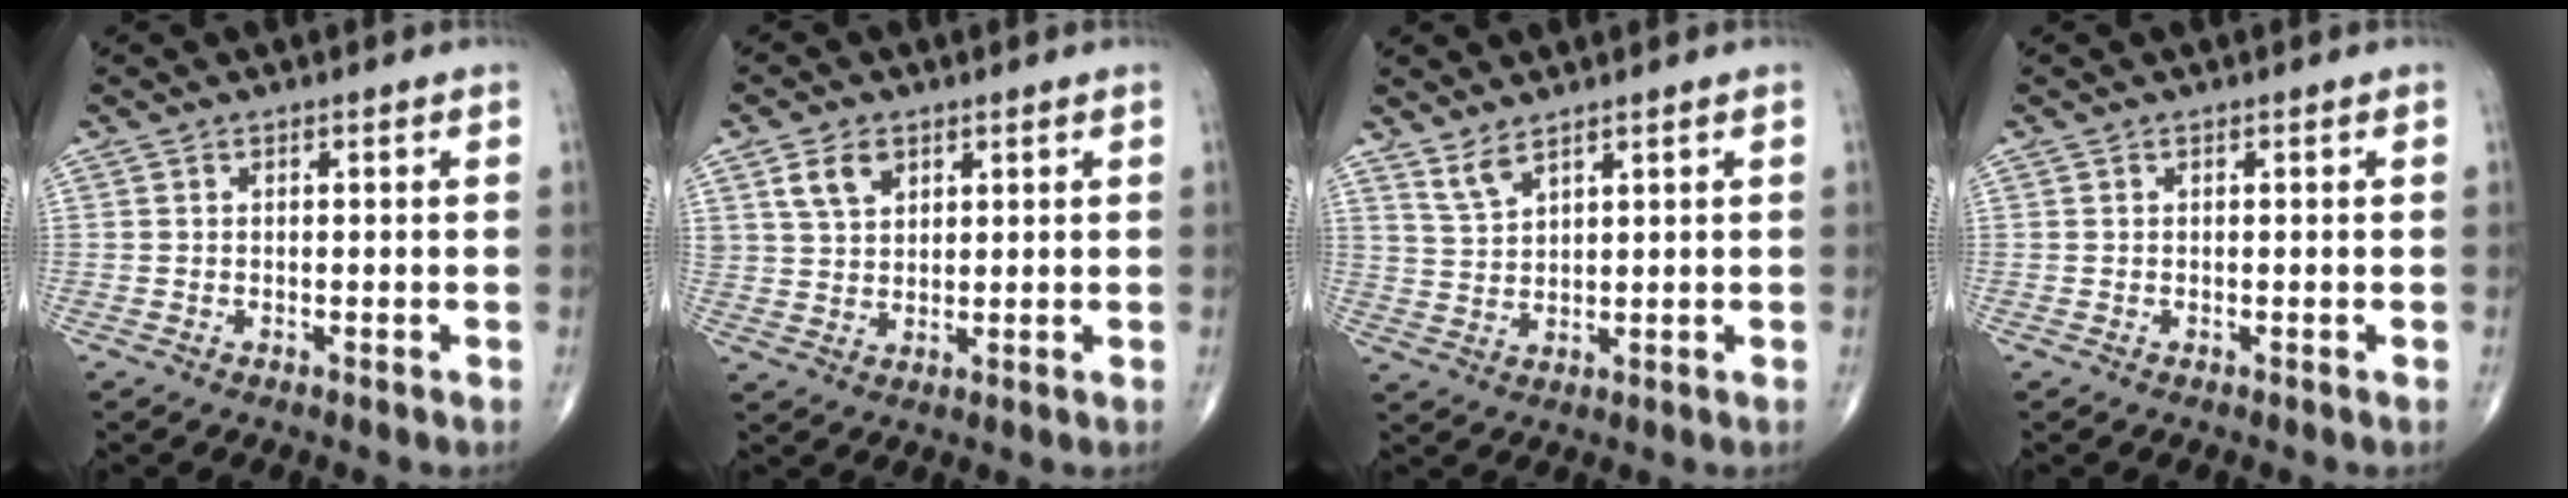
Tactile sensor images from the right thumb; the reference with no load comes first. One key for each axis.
{"total": 5.5, "fx": 2.8, "fy": 3.6, "fz": 3.0, "tx": -0.041, "ty": -0.011, "tz": 0.054}
{"total": 3.7, "fx": 3.0, "fy": 1.0, "fz": 2.0, "tx": -0.040, "ty": -0.021, "tz": 0.067}
{"total": 0.0}